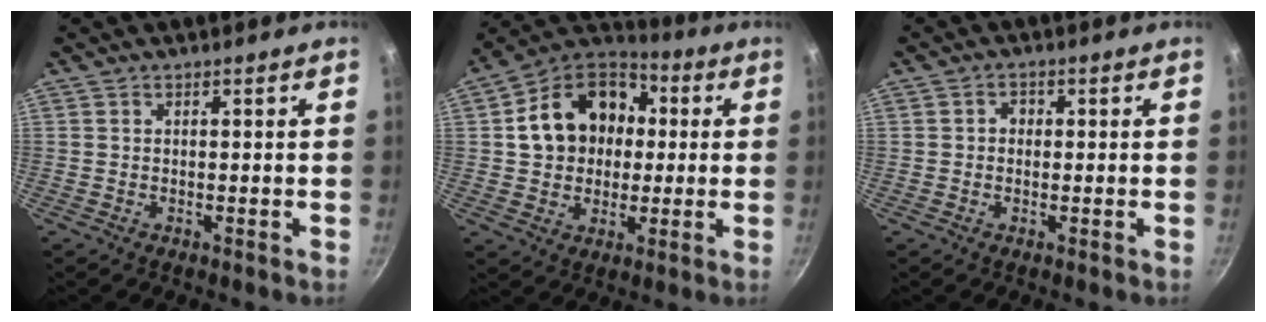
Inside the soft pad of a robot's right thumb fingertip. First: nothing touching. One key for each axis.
{"total": 17.7, "fx": 2.3, "fy": 14.1, "fz": 10.4, "tx": -0.151, "ty": 0.036, "tz": 0.030}
{"total": 2.0, "fx": 0.0, "fy": 1.7, "fz": 1.0, "tx": -0.006, "ty": 0.005, "tz": -0.004}